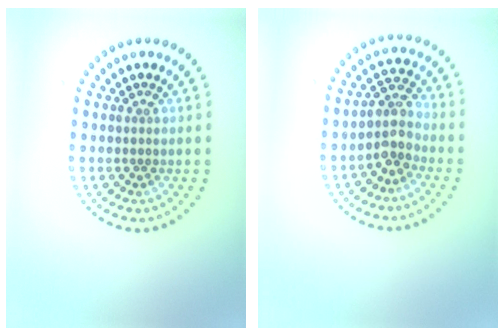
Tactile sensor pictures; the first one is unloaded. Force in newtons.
{"total": 2.9, "press": 2.4, "slide": 1.7}